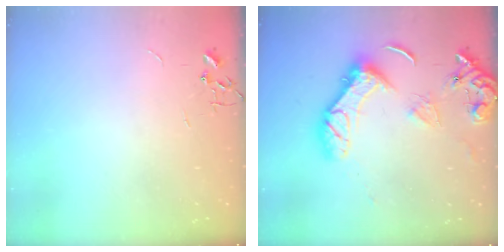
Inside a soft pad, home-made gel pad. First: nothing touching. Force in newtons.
{"total": 16.2, "press": 16.1, "slide": 1.8}